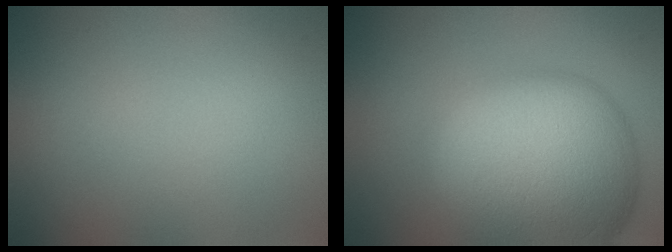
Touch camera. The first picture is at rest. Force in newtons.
{"total": 15.0, "press": 14.9, "slide": 0.9}